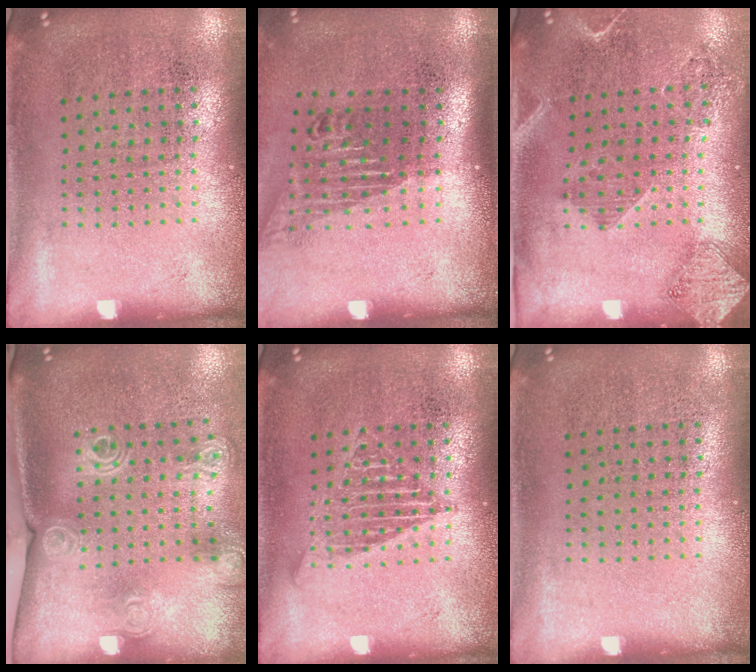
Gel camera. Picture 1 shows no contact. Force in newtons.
{"total": 1.7, "press": 1.3, "slide": 1.2}
{"total": 1.8, "press": 1.6, "slide": 0.9}
{"total": 2.1, "press": 1.6, "slide": 1.3}
{"total": 1.7, "press": 1.7, "slide": 0.1}
{"total": 0.0}